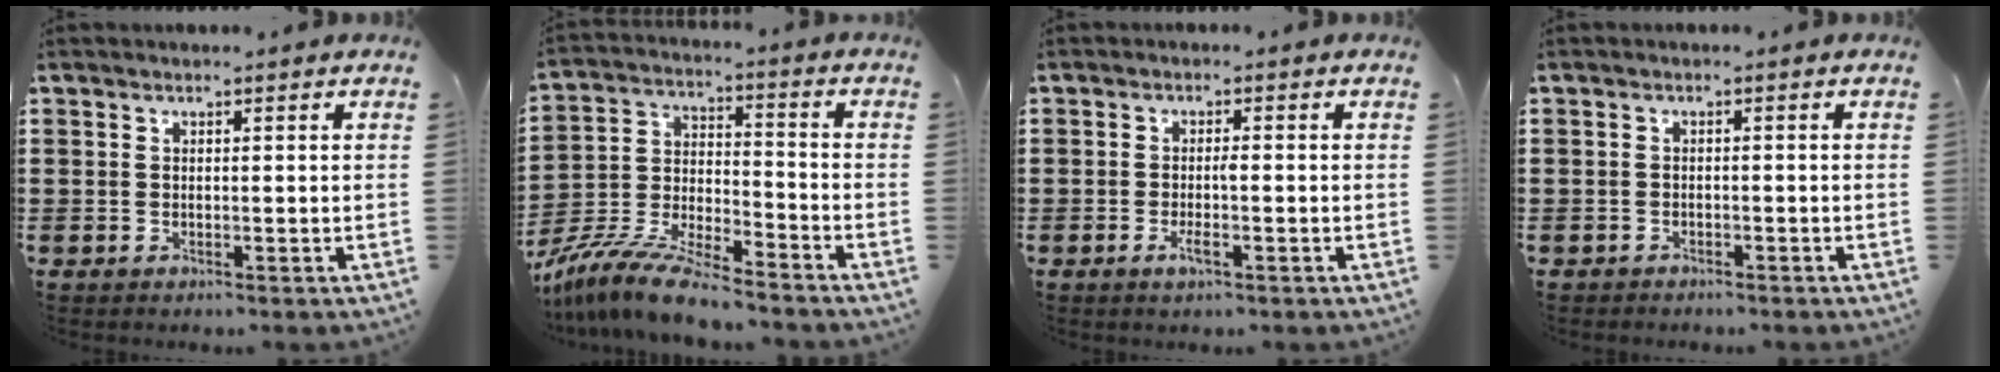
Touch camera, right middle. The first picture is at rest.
{"total": 10.4, "force": [-9.6, 0.8, 4.1], "torque": [-0.084, 0.014, -0.192]}
{"total": 2.1, "force": [-0.7, 0.3, 1.9], "torque": [-0.041, -0.002, -0.015]}
{"total": 1.0, "force": [-1.0, 0.2, -0.1], "torque": [-0.001, 0.003, -0.022]}